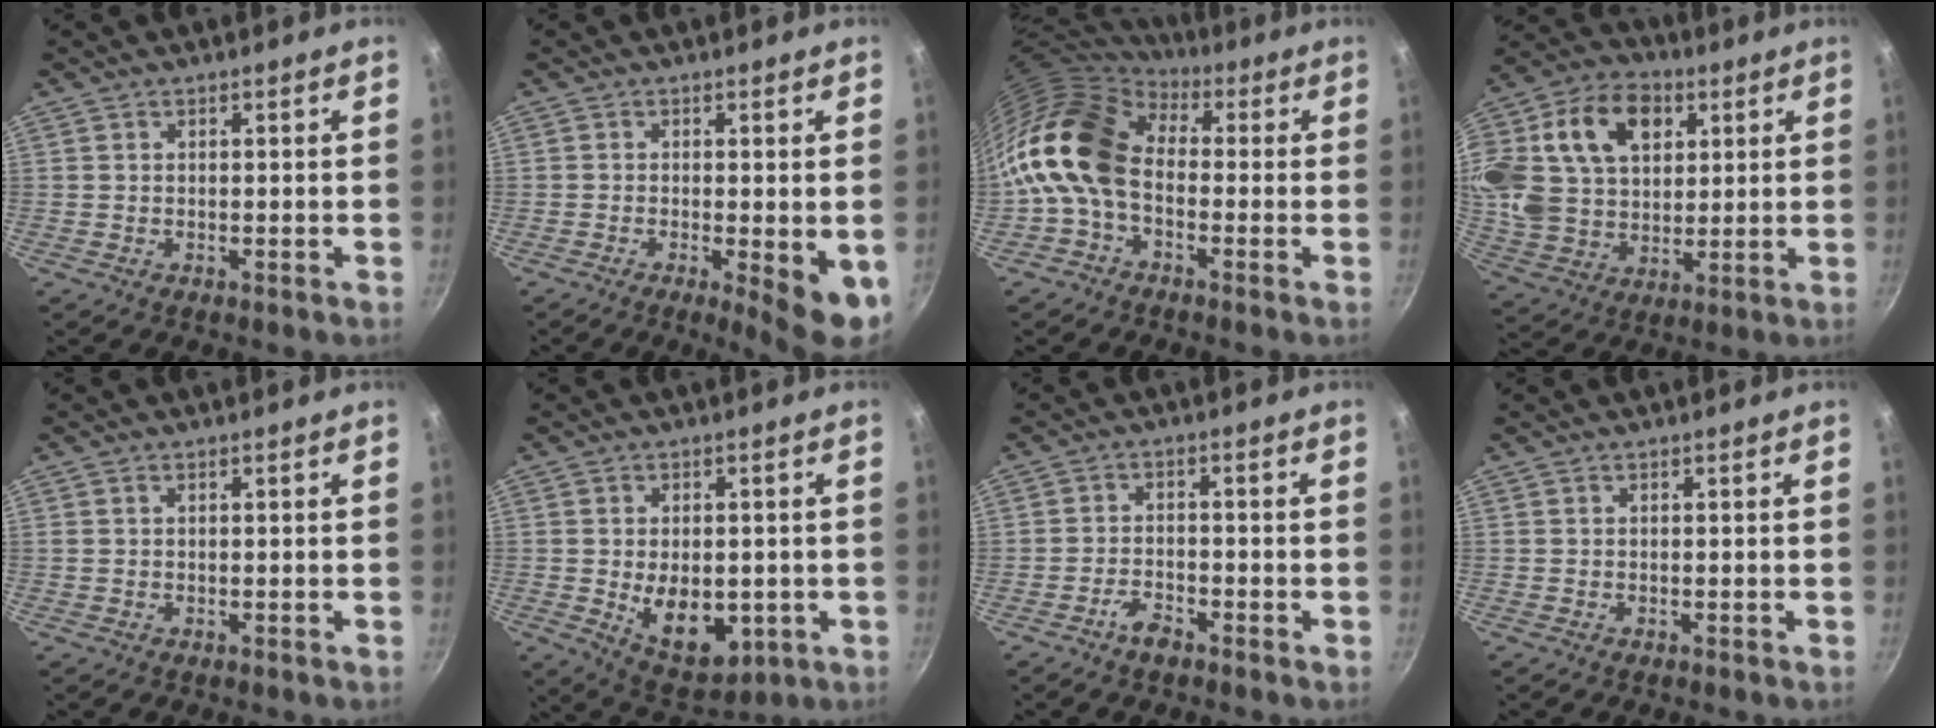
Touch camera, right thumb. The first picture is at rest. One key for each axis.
{"total": 7.6, "fx": -1.9, "fy": 1.9, "fz": 7.1, "tx": -0.087, "ty": -0.008, "tz": -0.020}
{"total": 13.3, "fx": -1.0, "fy": 9.2, "fz": 9.6, "tx": -0.163, "ty": 0.034, "tz": -0.040}
{"total": 27.8, "fx": 9.1, "fy": 19.4, "fz": 17.8, "tx": -0.370, "ty": 0.022, "tz": 0.160}
{"total": 0.6, "fx": 0.3, "fy": 0.4, "fz": 0.4, "tx": -0.007, "ty": 0.003, "tz": 0.005}
{"total": 11.4, "fx": -1.6, "fy": 7.1, "fz": 8.7, "tx": -0.099, "ty": -0.013, "tz": -0.005}
{"total": 3.4, "fx": -2.5, "fy": 1.3, "fz": 2.0, "tx": -0.037, "ty": 0.020, "tz": -0.047}
{"total": 0.0}